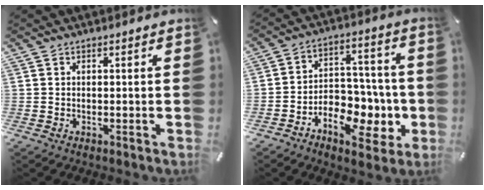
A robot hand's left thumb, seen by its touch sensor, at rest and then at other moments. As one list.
[{"total": 12.0, "force": [-5.2, 8.5, 6.6], "torque": [-0.081, 0.030, -0.078]}]